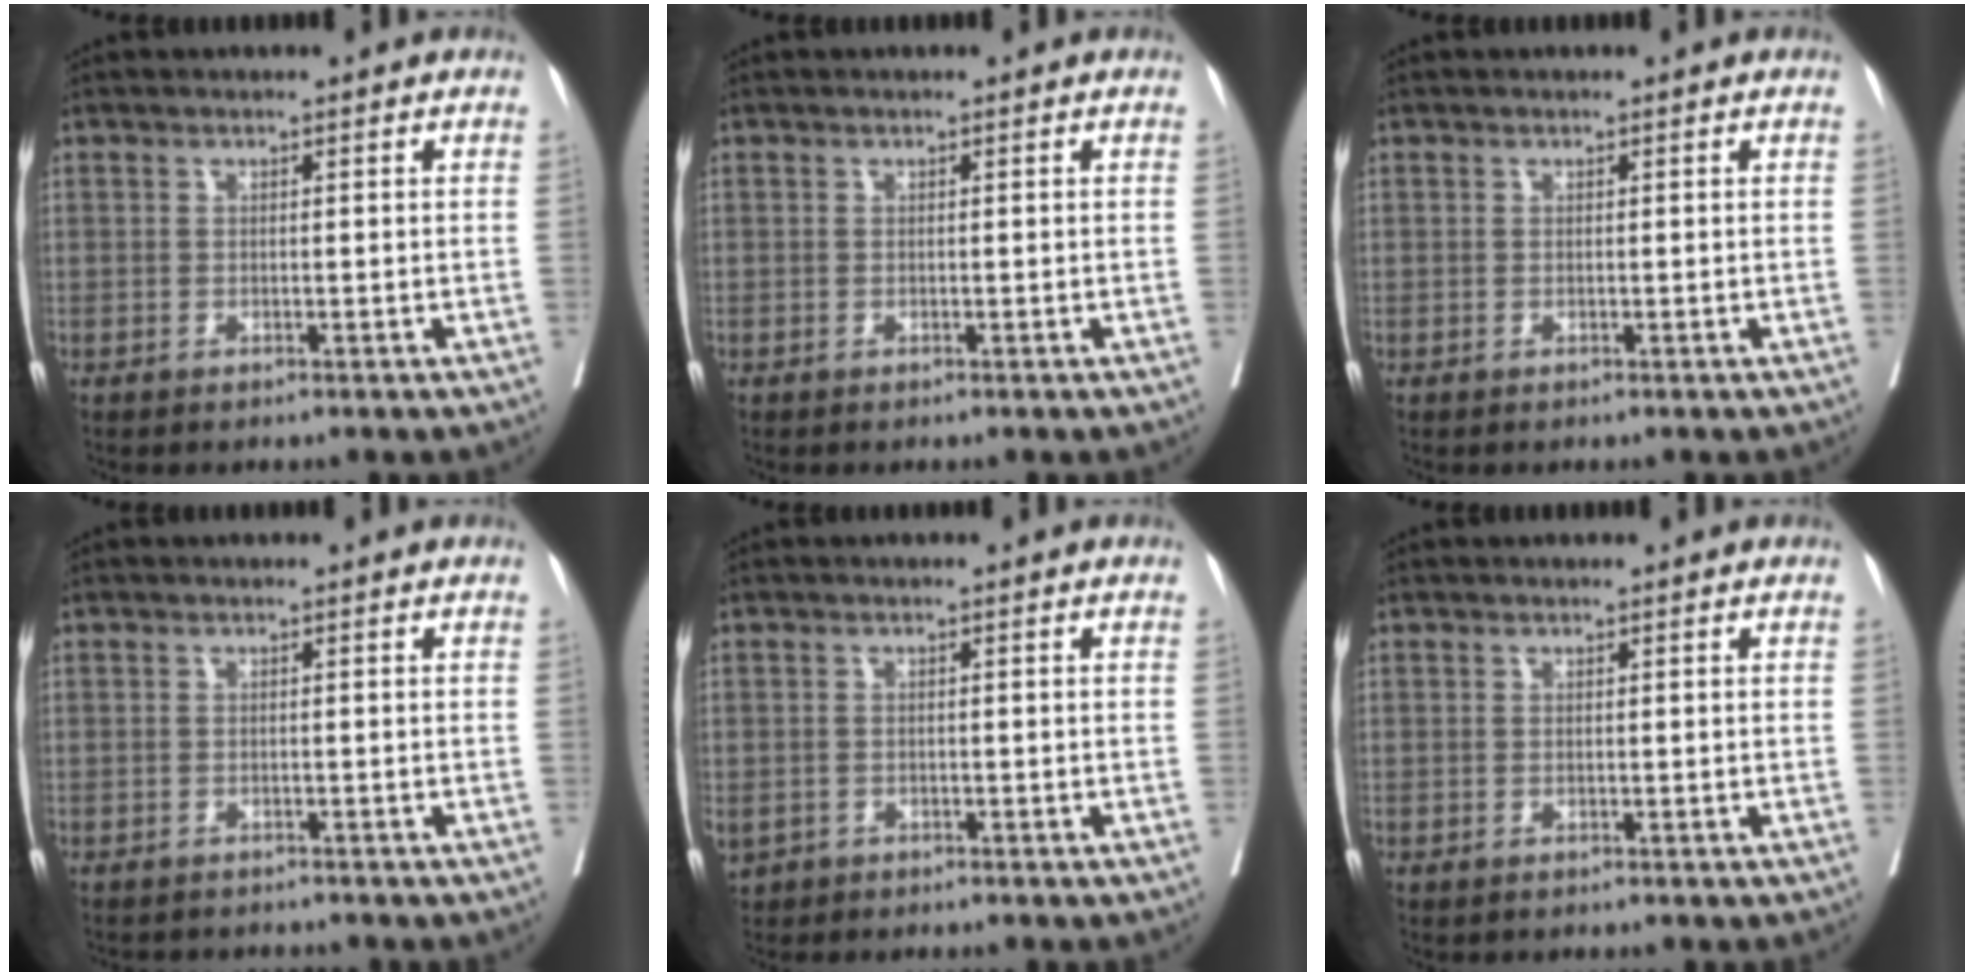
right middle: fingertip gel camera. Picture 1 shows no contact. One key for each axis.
{"total": 0.0}
{"total": 0.0}
{"total": 3.2, "fx": -3.0, "fy": 1.1, "fz": 0.2, "tx": -0.002, "ty": -0.002, "tz": -0.042}
{"total": 3.7, "fx": -2.2, "fy": 2.8, "fz": 1.1, "tx": -0.043, "ty": 0.001, "tz": -0.035}
{"total": 0.0}